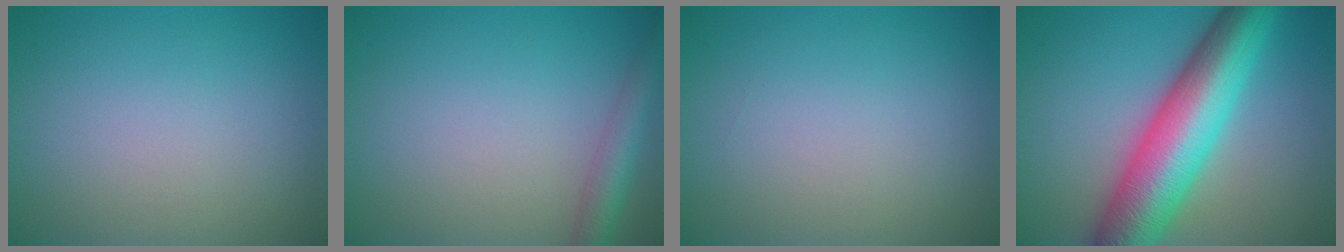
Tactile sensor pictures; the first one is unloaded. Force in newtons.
{"total": 3.3, "press": 3.3, "slide": 0.1}
{"total": 0.0}
{"total": 11.3, "press": 11.3, "slide": 0.2}